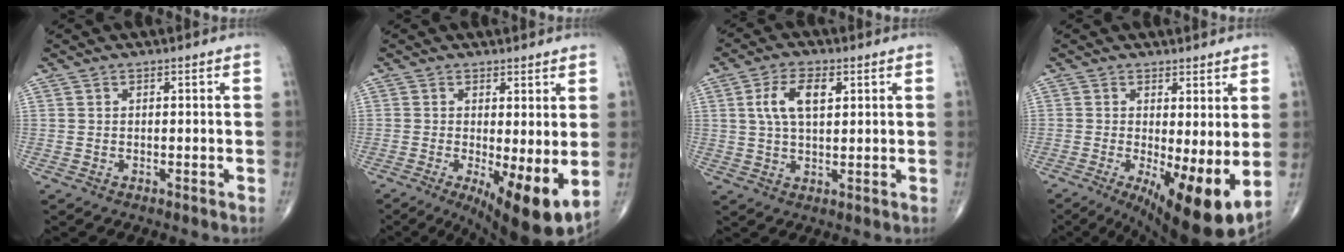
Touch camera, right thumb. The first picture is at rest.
{"total": 10.7, "force": [-1.7, 2.9, 10.2], "torque": [-0.151, -0.026, -0.019]}
{"total": 7.3, "force": [2.1, 3.6, 6.0], "torque": [-0.112, 0.003, 0.040]}
{"total": 12.5, "force": [-1.5, 3.5, 11.9], "torque": [-0.181, -0.027, -0.013]}